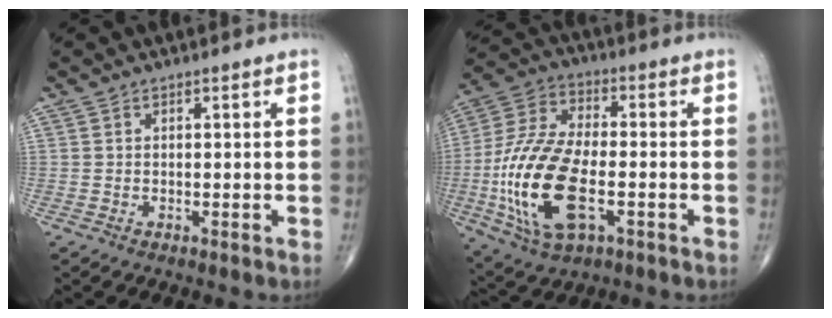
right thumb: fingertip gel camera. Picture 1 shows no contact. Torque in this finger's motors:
{"motor_torque": [2.14, 1.20, 2.07, -0.37, 0.75]}